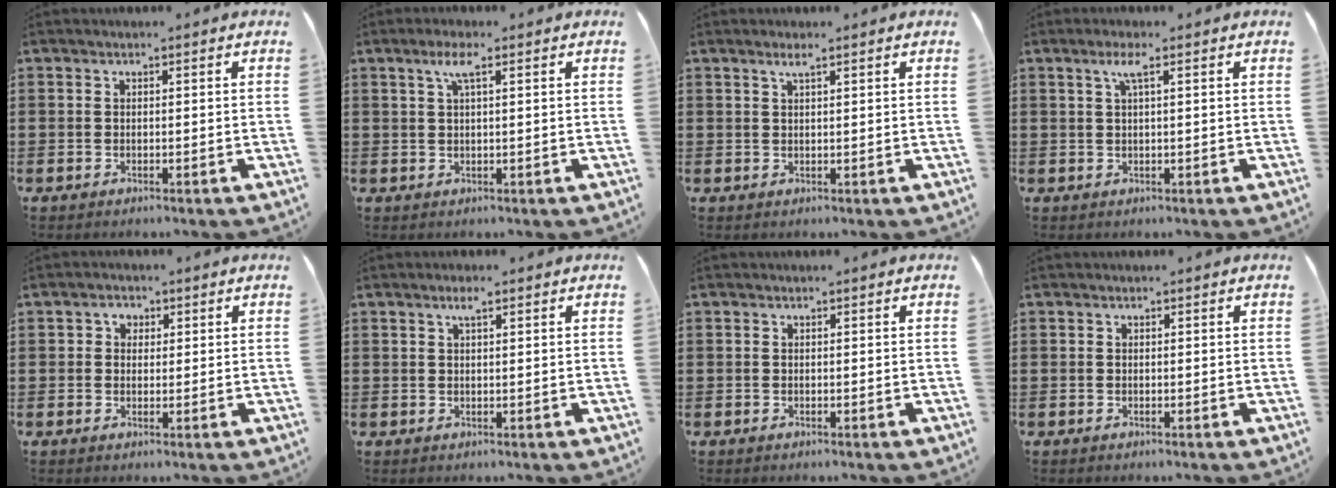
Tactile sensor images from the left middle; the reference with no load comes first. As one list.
[{"total": 3.0, "force": [1.3, 0.5, 2.7], "torque": [-0.057, 0.006, 0.021]}, {"total": 1.5, "force": [1.0, 0.1, 1.1], "torque": [-0.025, 0.000, 0.019]}, {"total": 2.4, "force": [1.0, 0.2, 2.2], "torque": [-0.048, 0.002, 0.016]}, {"total": 1.7, "force": [0.6, 1.4, 0.8], "torque": [-0.020, 0.007, 0.010]}, {"total": 2.0, "force": [1.1, 0.4, 1.6], "torque": [-0.034, 0.002, 0.019]}, {"total": 0.0}, {"total": 0.0}]